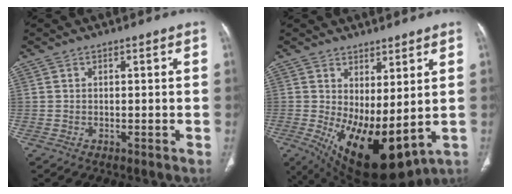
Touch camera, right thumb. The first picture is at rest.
{"total": 14.7, "force": [-0.2, 6.4, 13.2], "torque": [-0.225, -0.025, 0.026]}